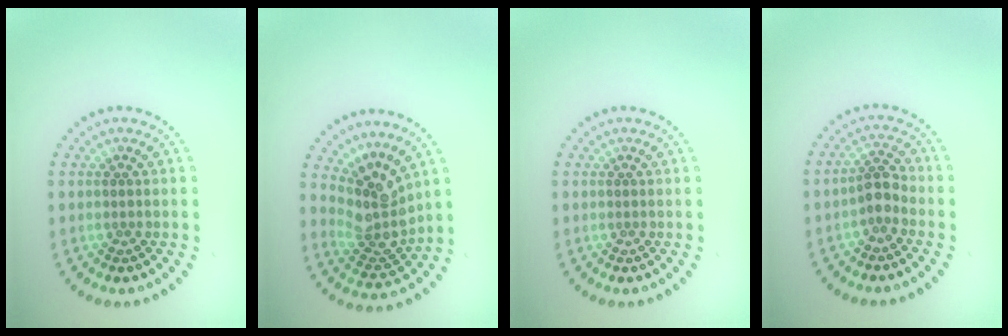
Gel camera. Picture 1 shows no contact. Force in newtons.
{"total": 4.3, "press": 3.1, "slide": 3.0}
{"total": 0.0}
{"total": 2.0, "press": 1.6, "slide": 1.3}